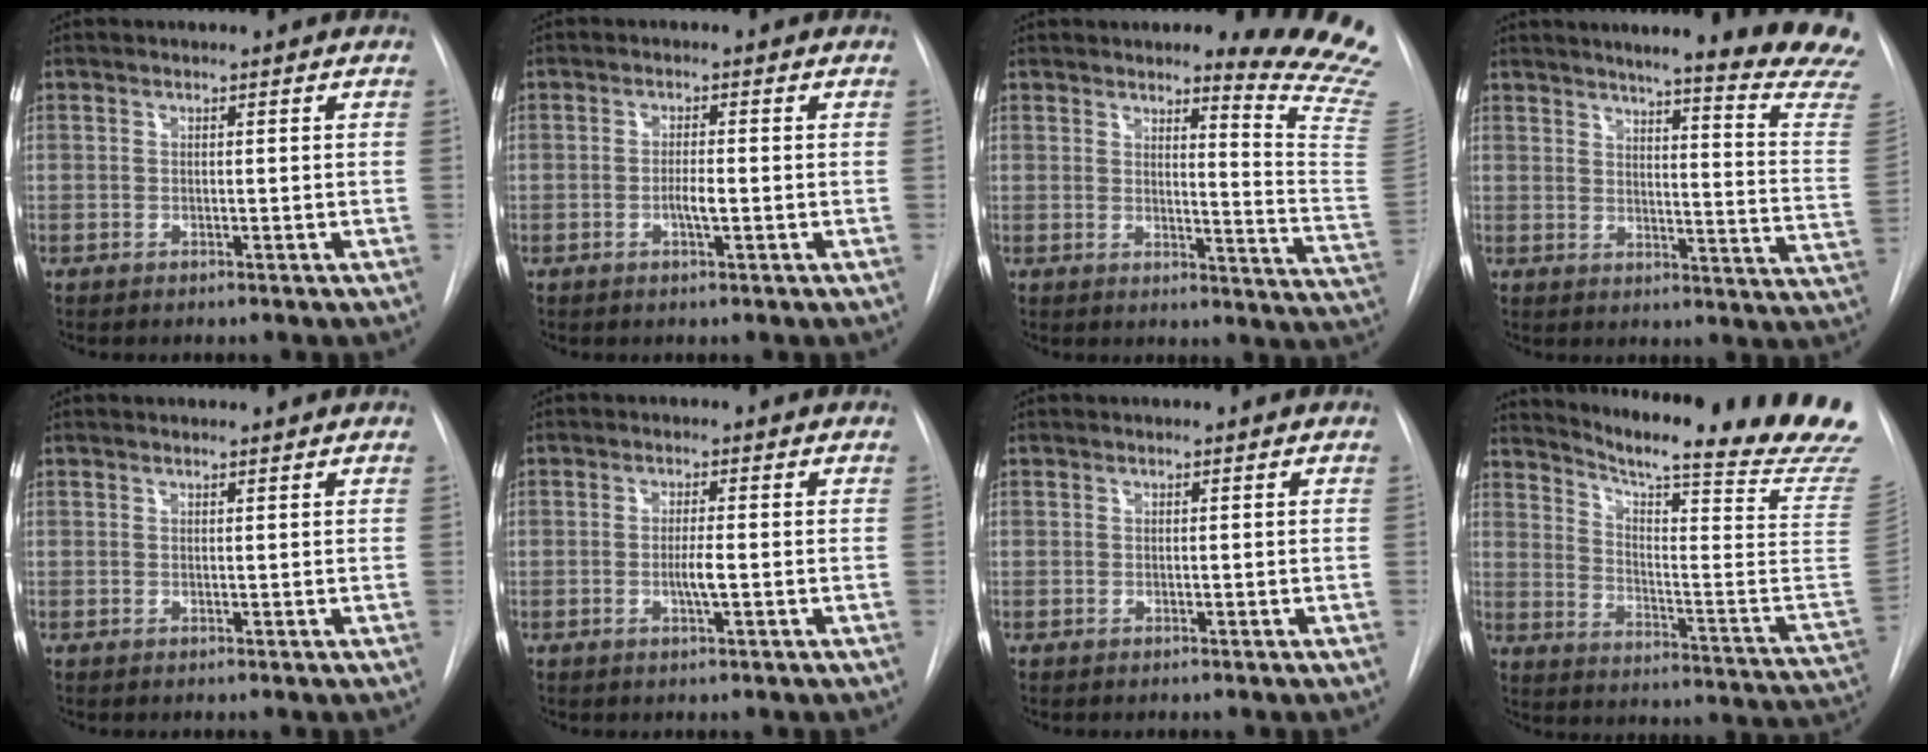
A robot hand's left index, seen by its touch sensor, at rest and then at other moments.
{"total": 2.3, "force": [-1.2, 0.2, 1.9], "torque": [-0.036, -0.005, -0.021]}
{"total": 13.0, "force": [12.1, -1.5, 4.3], "torque": [-0.049, -0.153, 0.114]}
{"total": 22.4, "force": [19.4, -0.5, 11.2], "torque": [-0.150, -0.116, 0.220]}
{"total": 1.1, "force": [1.0, 0.0, 0.3], "torque": [-0.007, 0.005, 0.013]}
{"total": 2.5, "force": [-1.1, 0.0, 2.3], "torque": [-0.044, -0.008, -0.018]}
{"total": 0.0}
{"total": 28.5, "force": [25.1, -0.7, 13.5], "torque": [-0.190, -0.151, 0.310]}